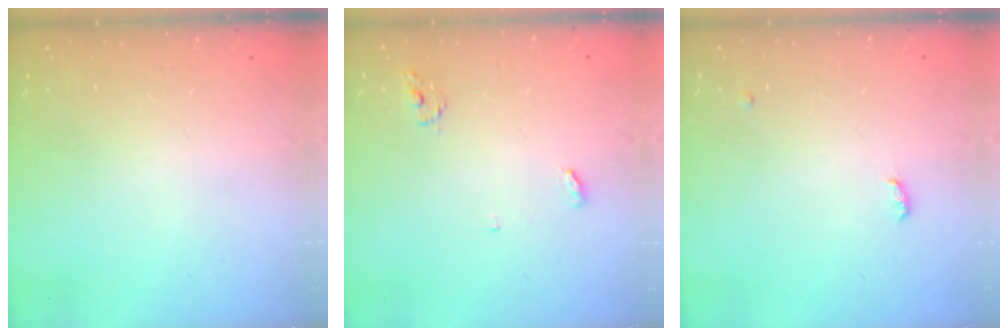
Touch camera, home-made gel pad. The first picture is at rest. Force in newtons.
{"total": 3.6, "press": 3.5, "slide": 0.3}
{"total": 7.6, "press": 4.2, "slide": 6.4}